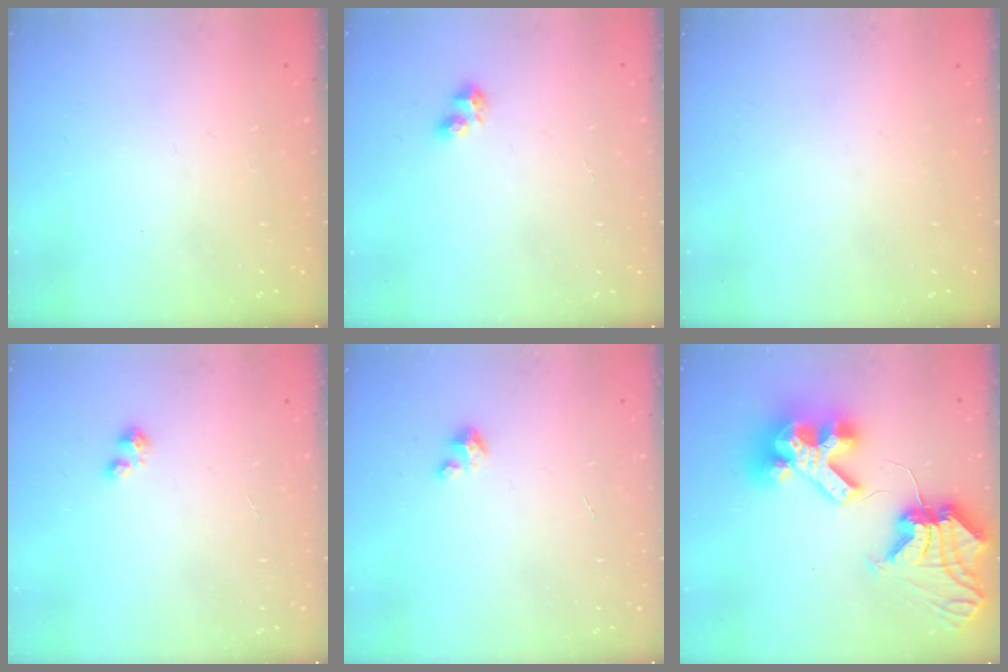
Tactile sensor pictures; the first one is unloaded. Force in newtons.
{"total": 3.3, "press": 3.3, "slide": 0.7}
{"total": 0.0}
{"total": 2.3, "press": 2.3, "slide": 0.3}
{"total": 2.7, "press": 2.7, "slide": 0.1}
{"total": 18.4, "press": 18.3, "slide": 2.2}